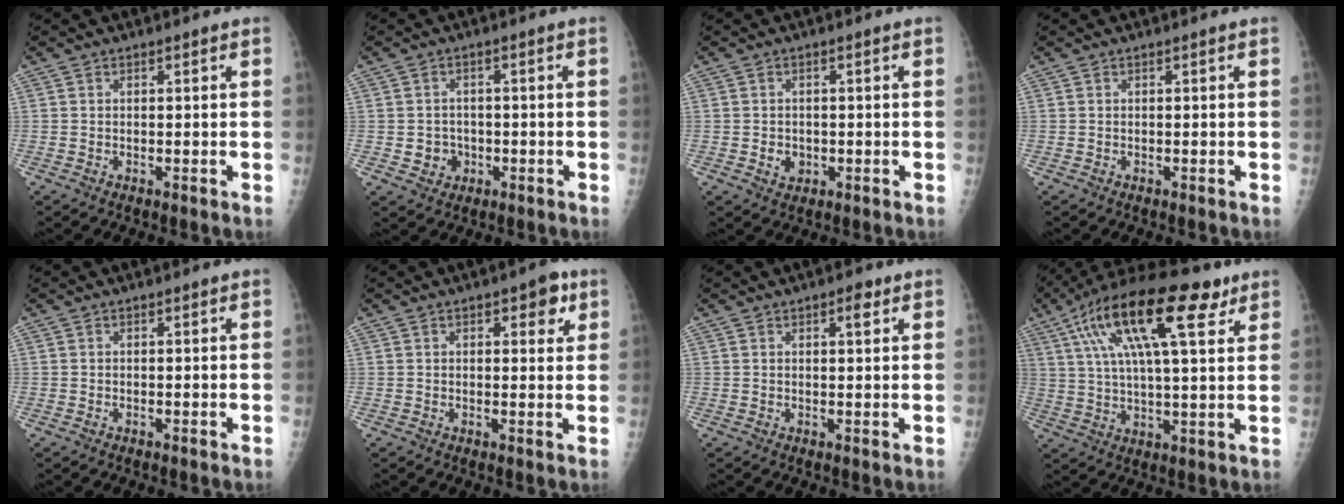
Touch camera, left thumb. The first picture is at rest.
{"total": 3.8, "force": [-0.9, 3.5, 1.2], "torque": [0.001, 0.006, -0.009]}
{"total": 2.7, "force": [-0.5, 2.3, 1.3], "torque": [-0.010, 0.002, -0.001]}
{"total": 0.0}
{"total": 0.0}
{"total": 5.0, "force": [2.4, 2.3, 3.7], "torque": [-0.025, -0.006, 0.024]}
{"total": 2.7, "force": [1.5, 1.1, 1.9], "torque": [-0.018, -0.004, 0.019]}
{"total": 21.4, "force": [10.1, 7.0, 17.5], "torque": [-0.304, 0.007, 0.165]}